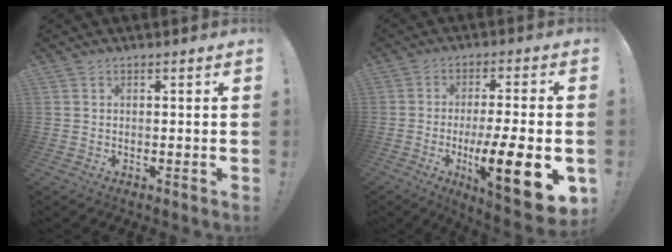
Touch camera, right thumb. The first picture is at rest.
{"total": 17.6, "force": [-5.1, 3.3, 16.5], "torque": [-0.254, 0.006, -0.074]}